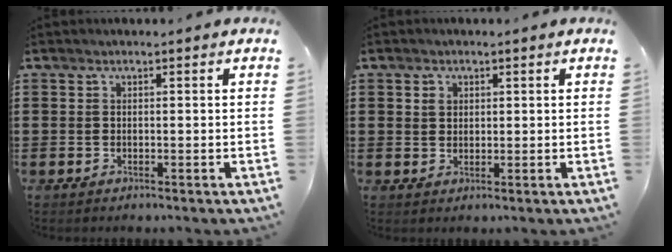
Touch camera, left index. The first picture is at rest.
{"total": 1.7, "force": [0.9, 1.5, 0.2], "torque": [-0.009, 0.006, 0.017]}